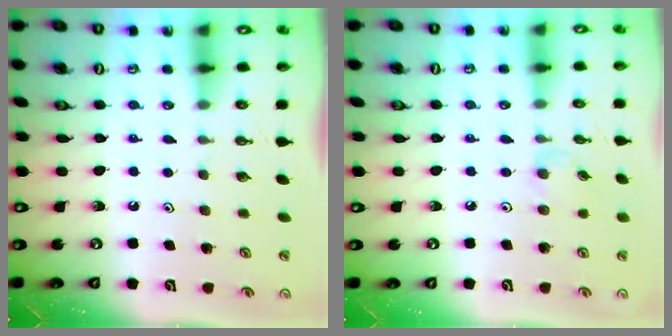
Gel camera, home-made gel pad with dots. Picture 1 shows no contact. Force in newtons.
{"total": 2.5, "press": 2.4, "slide": 0.4}